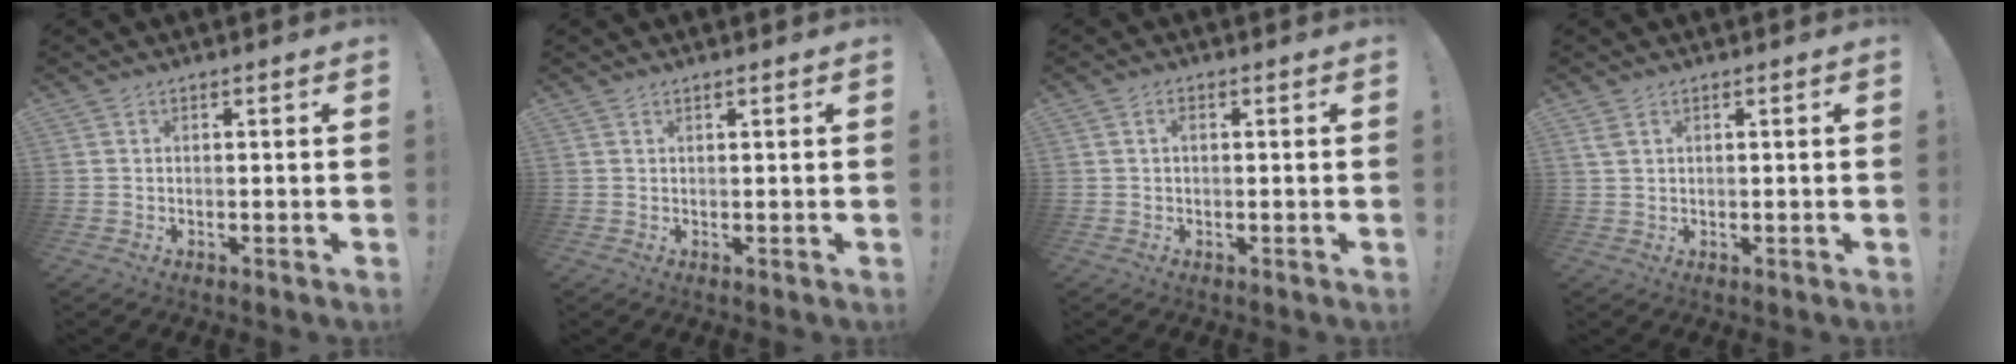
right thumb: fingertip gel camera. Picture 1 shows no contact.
{"total": 0.6, "force": [0.5, -0.1, 0.3], "torque": [0.001, -0.002, 0.008]}
{"total": 1.3, "force": [0.0, 0.7, 1.1], "torque": [-0.027, 0.006, 0.001]}
{"total": 2.4, "force": [1.4, 1.2, 1.6], "torque": [-0.026, -0.001, 0.025]}